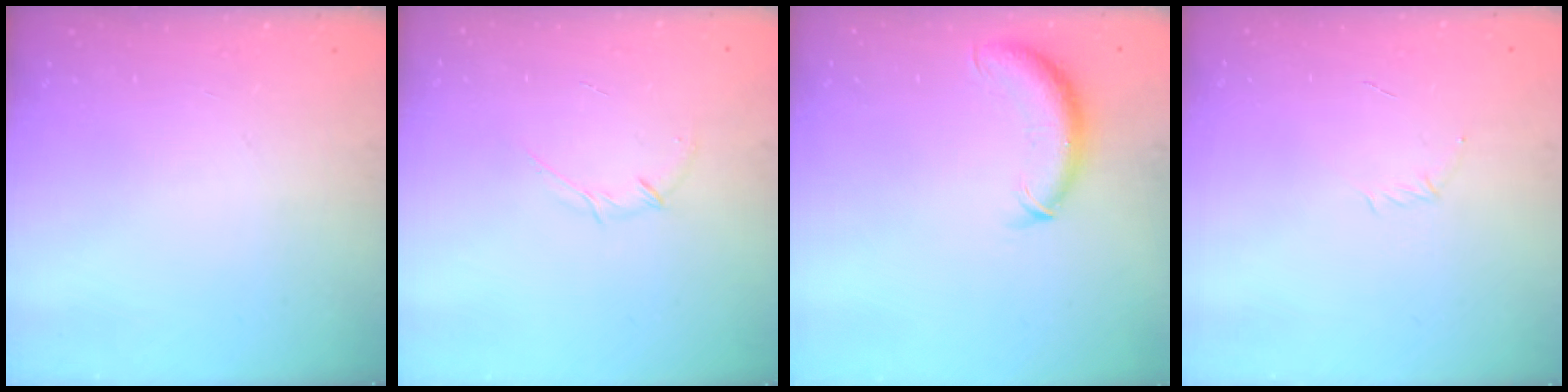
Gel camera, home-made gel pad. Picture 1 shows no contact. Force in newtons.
{"total": 4.0, "press": 3.8, "slide": 1.1}
{"total": 9.7, "press": 9.6, "slide": 1.8}
{"total": 3.2, "press": 3.1, "slide": 0.7}